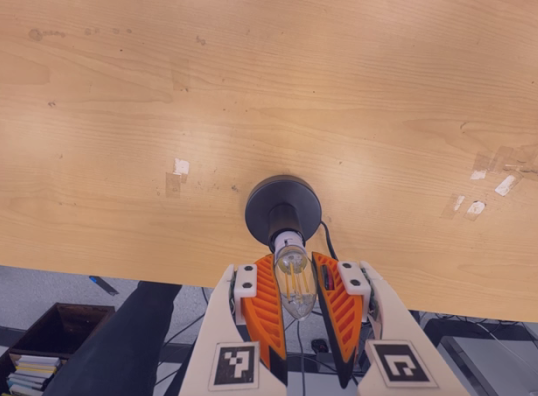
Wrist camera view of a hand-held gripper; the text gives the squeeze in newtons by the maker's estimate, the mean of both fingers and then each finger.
{"total": 12.9, "left": 12.6, "right": 13.2}